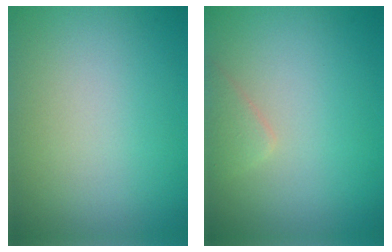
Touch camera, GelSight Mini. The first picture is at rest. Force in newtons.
{"total": 1.3, "press": 1.3, "slide": 0.1}